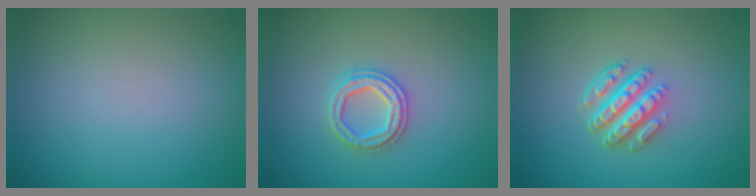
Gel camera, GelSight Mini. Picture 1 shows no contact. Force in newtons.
{"total": 2.6, "press": 2.6, "slide": 0.5}
{"total": 4.7, "press": 3.5, "slide": 3.1}